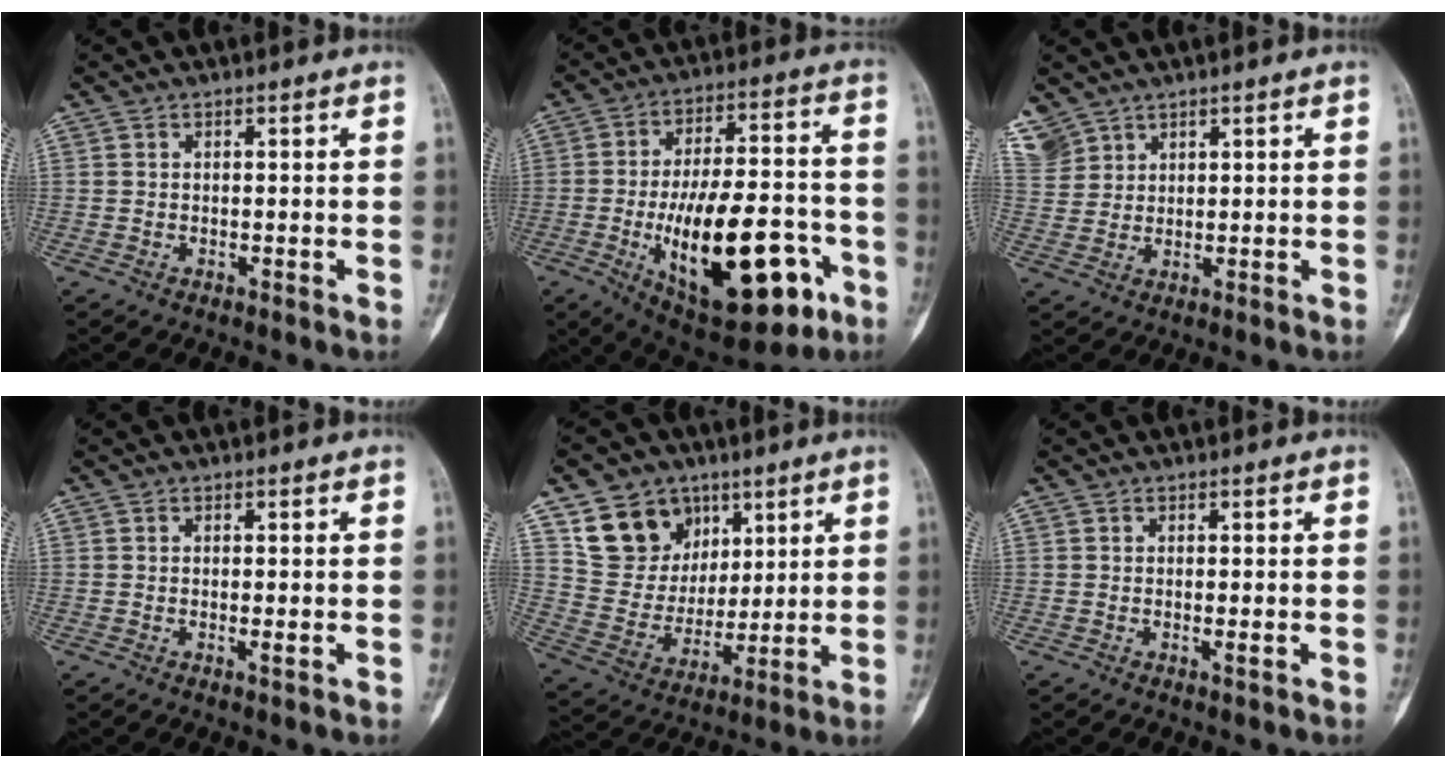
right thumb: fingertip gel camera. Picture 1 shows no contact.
{"total": 26.3, "force": [-8.9, 11.4, 22.1], "torque": [-0.331, 0.024, -0.115]}
{"total": 6.8, "force": [4.8, 4.6, 1.4], "torque": [-0.029, -0.004, 0.114]}
{"total": 1.4, "force": [-0.3, 0.4, 1.3], "torque": [-0.025, -0.005, -0.005]}
{"total": 14.4, "force": [7.6, 11.2, 4.9], "torque": [-0.051, -0.032, 0.150]}
{"total": 1.2, "force": [-0.3, 0.3, 1.2], "torque": [-0.022, -0.004, -0.004]}